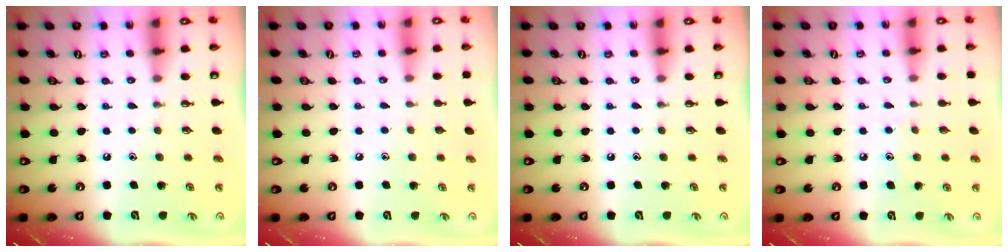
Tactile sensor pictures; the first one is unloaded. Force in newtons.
{"total": 3.8, "press": 3.7, "slide": 0.4}
{"total": 0.0}
{"total": 5.5, "press": 5.5, "slide": 0.6}